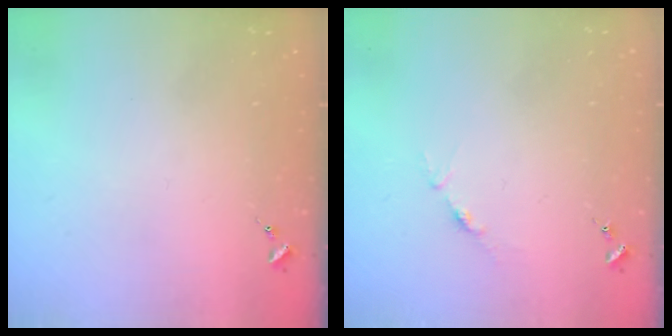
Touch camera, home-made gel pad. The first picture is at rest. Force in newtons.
{"total": 3.8, "press": 3.8, "slide": 0.5}